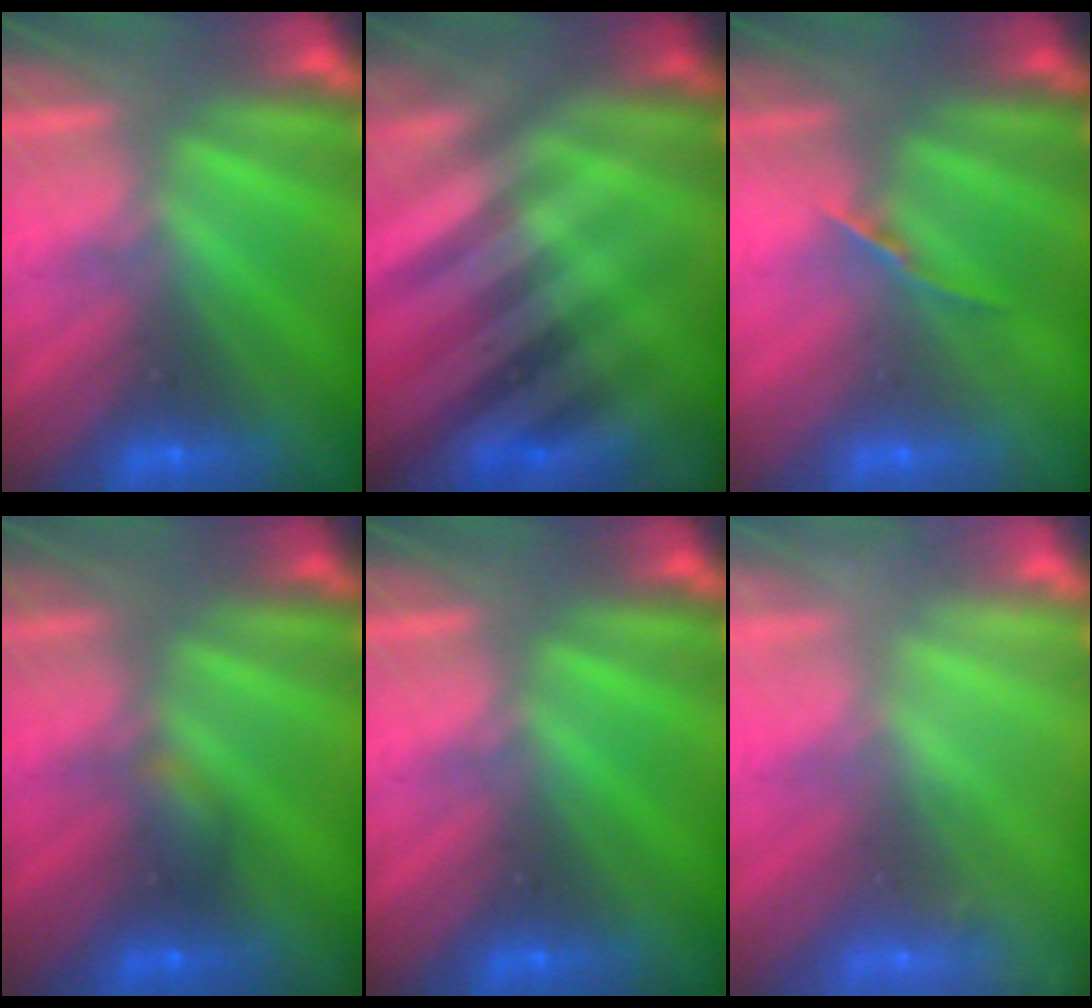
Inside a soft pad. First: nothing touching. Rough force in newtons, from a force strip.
{"total": 2.9}
{"total": 1.8}
{"total": 2.2}
{"total": 0.0}
{"total": 2.3}